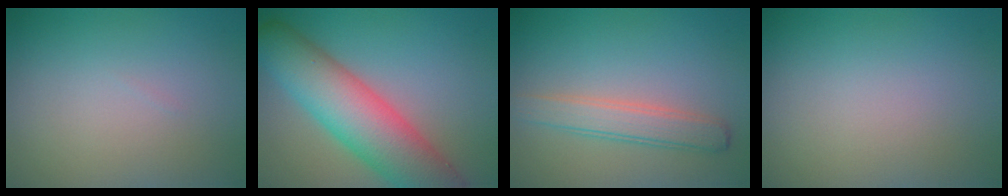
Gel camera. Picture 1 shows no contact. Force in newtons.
{"total": 9.9, "press": 9.9, "slide": 0.6}
{"total": 3.0, "press": 3.0, "slide": 0.1}
{"total": 0.0}